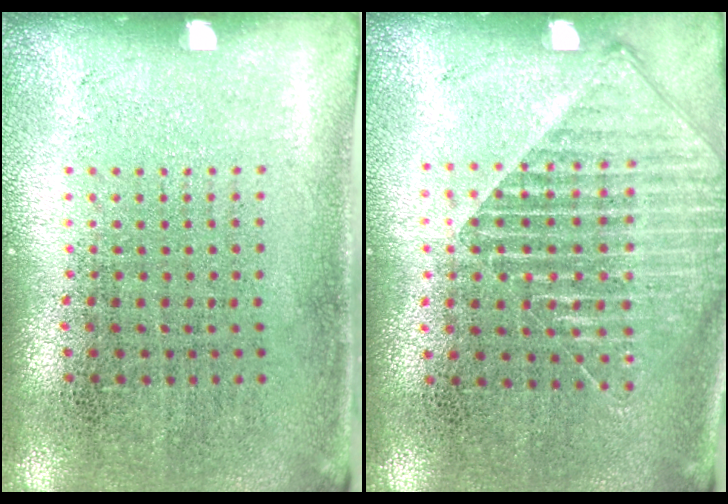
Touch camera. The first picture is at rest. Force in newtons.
{"total": 1.5, "press": 1.4, "slide": 0.7}